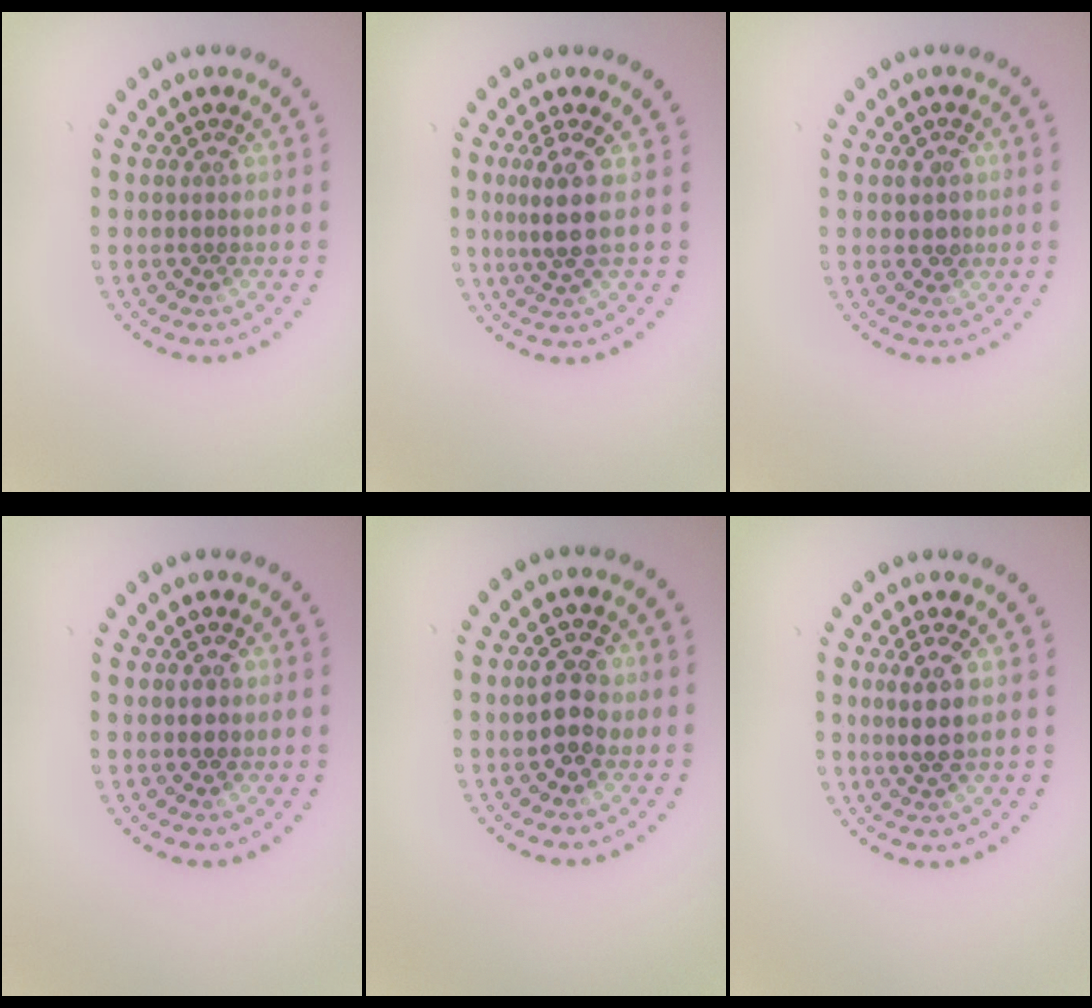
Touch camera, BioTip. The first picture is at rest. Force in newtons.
{"total": 2.9, "press": 2.3, "slide": 1.8}
{"total": 1.7, "press": 1.6, "slide": 0.3}
{"total": 1.4, "press": 1.4, "slide": 0.0}
{"total": 3.0, "press": 3.0, "slide": 0.2}
{"total": 2.5, "press": 2.2, "slide": 1.2}